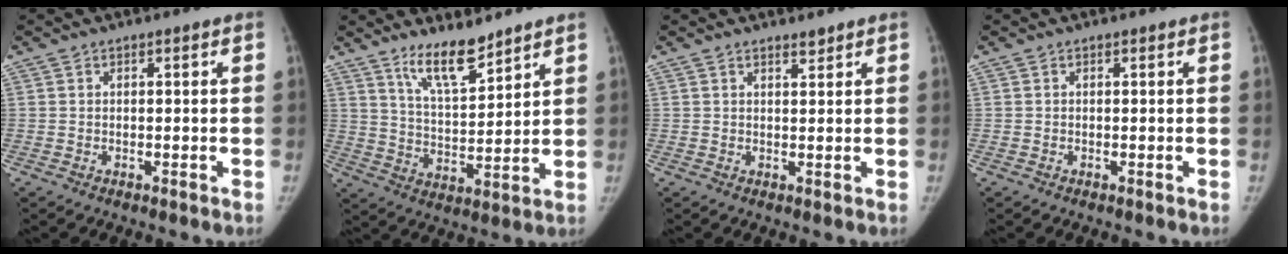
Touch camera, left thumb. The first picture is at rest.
{"total": 9.4, "force": [7.3, 2.4, 5.3], "torque": [-0.074, -0.060, 0.140]}
{"total": 1.3, "force": [1.1, 0.3, 0.5], "torque": [-0.003, -0.009, 0.018]}
{"total": 0.0}